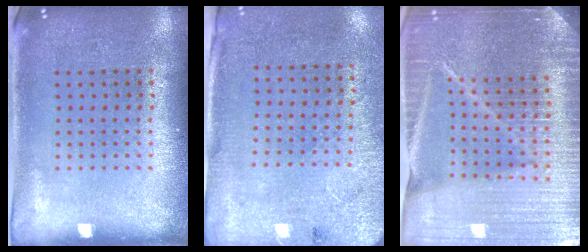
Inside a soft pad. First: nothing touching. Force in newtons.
{"total": 2.7, "press": 2.3, "slide": 1.5}
{"total": 5.4, "press": 4.7, "slide": 2.5}